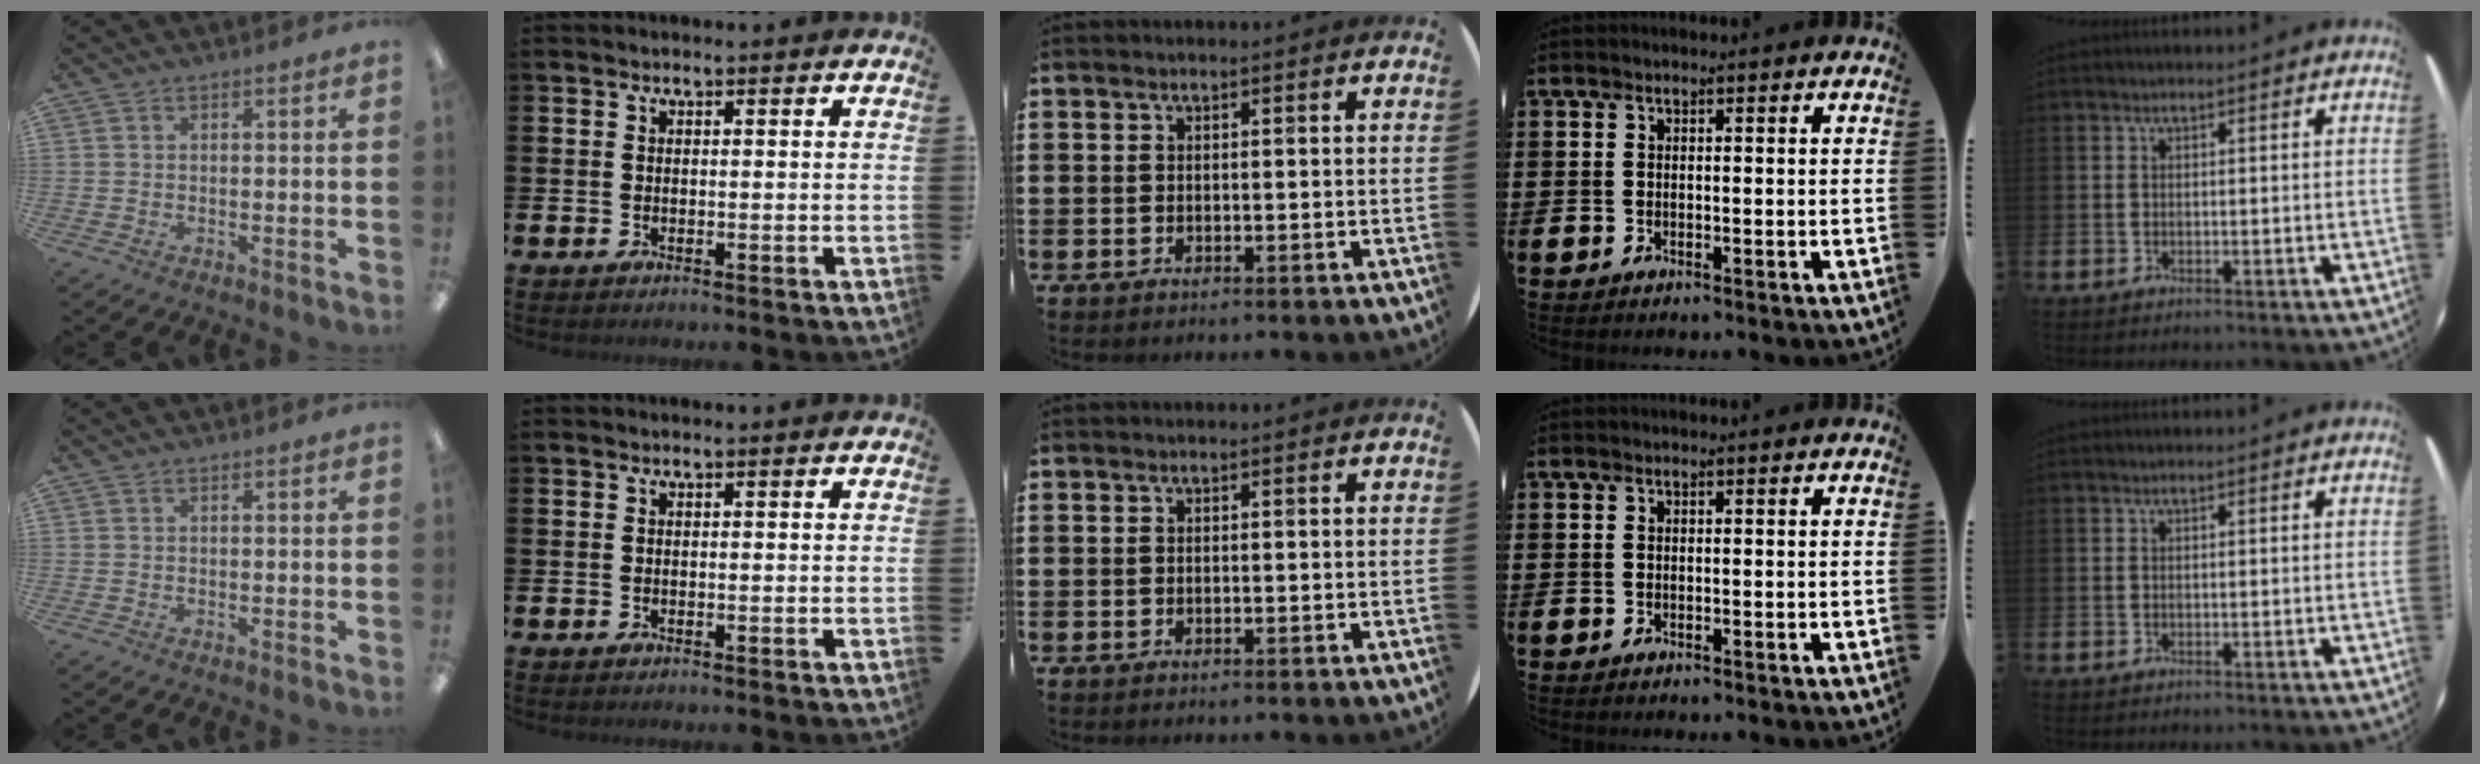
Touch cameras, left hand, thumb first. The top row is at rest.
{}